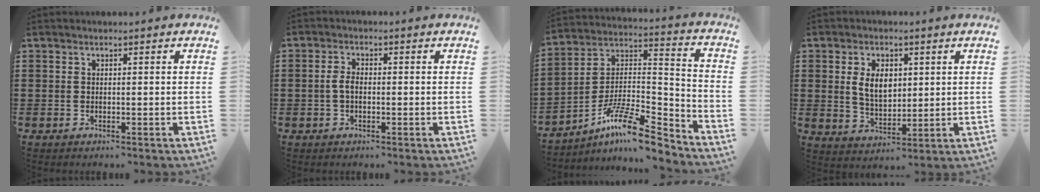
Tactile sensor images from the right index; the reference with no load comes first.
{"total": 2.5, "force": [-0.3, 1.2, 2.2], "torque": [-0.057, -0.003, -0.011]}
{"total": 12.1, "force": [-9.2, 2.3, 7.5], "torque": [-0.141, 0.016, -0.181]}
{"total": 6.0, "force": [1.2, 3.8, 4.5], "torque": [-0.082, 0.006, 0.017]}